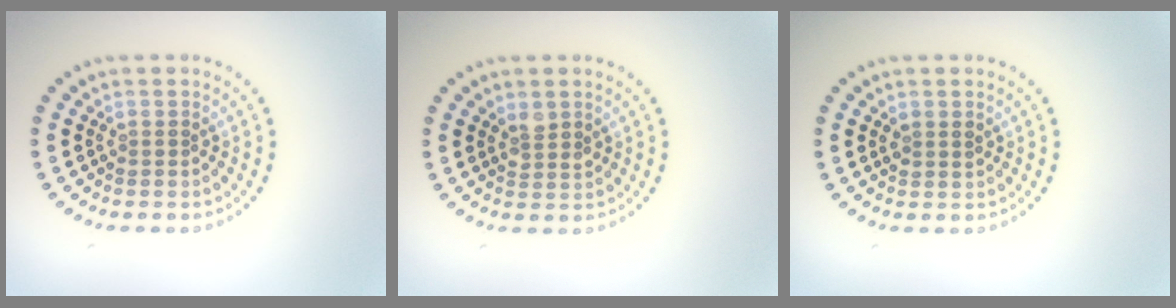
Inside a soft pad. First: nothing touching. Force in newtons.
{"total": 1.6, "press": 1.5, "slide": 0.7}
{"total": 1.1, "press": 1.0, "slide": 0.5}